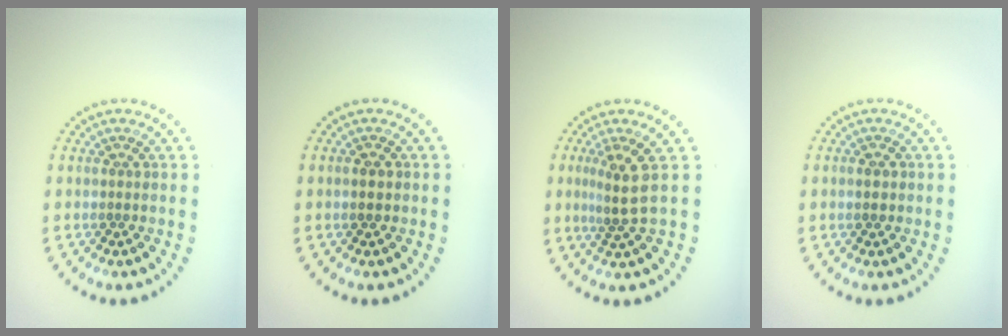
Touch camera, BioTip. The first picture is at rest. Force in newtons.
{"total": 1.6, "press": 1.6, "slide": 0.1}
{"total": 2.9, "press": 2.0, "slide": 2.1}
{"total": 1.5, "press": 1.4, "slide": 0.2}